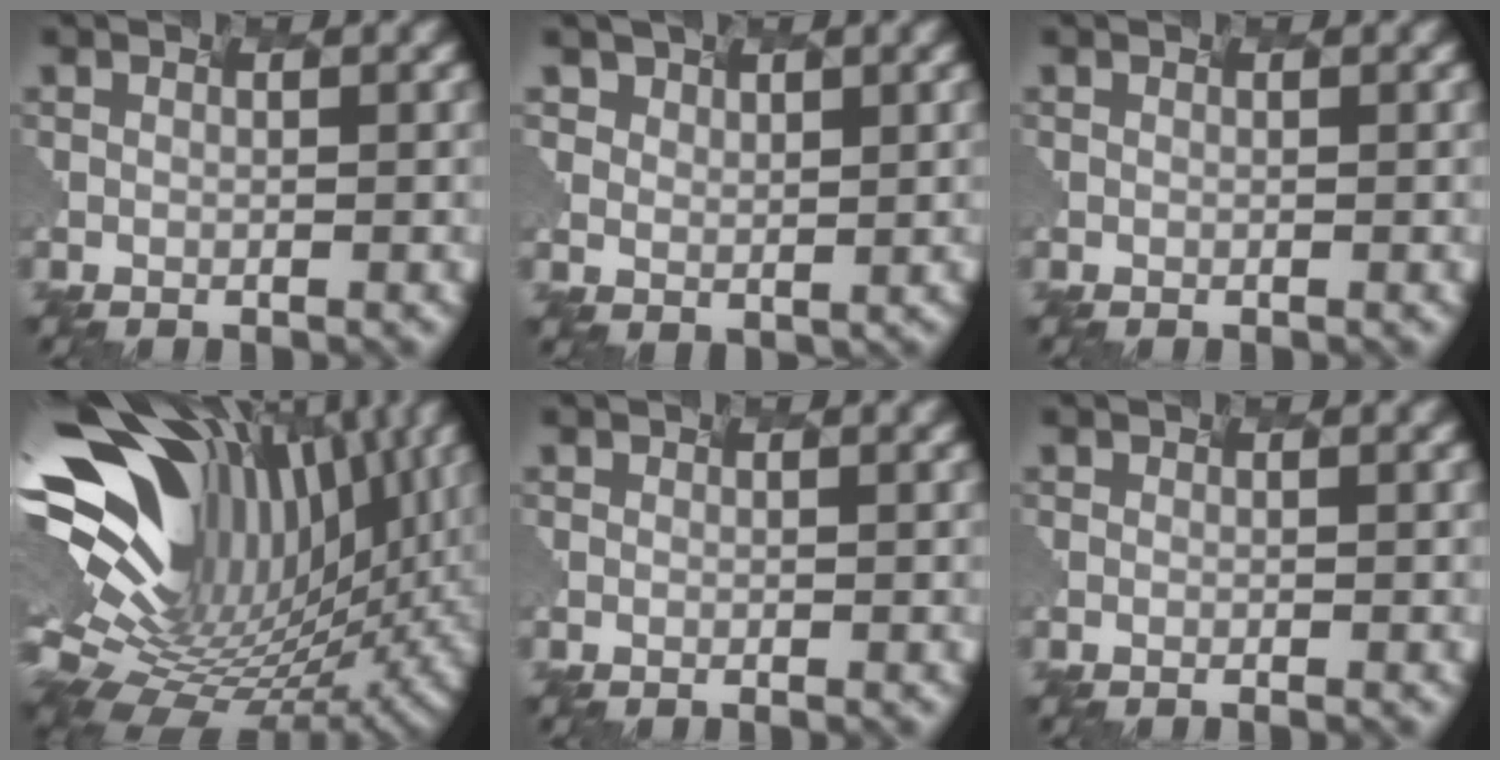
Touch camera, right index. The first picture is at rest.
{"total": 2.0, "force": [1.5, 1.2, -0.5], "torque": [-0.009, -0.011, 0.036]}
{"total": 0.0}
{"total": 16.2, "force": [4.3, 9.6, 12.3], "torque": [-0.236, 0.018, 0.103]}
{"total": 1.1, "force": [-0.1, 0.5, 1.0], "torque": [0.003, 0.003, -0.005]}
{"total": 1.4, "force": [-0.3, 0.6, 1.2], "torque": [0.003, 0.003, -0.008]}